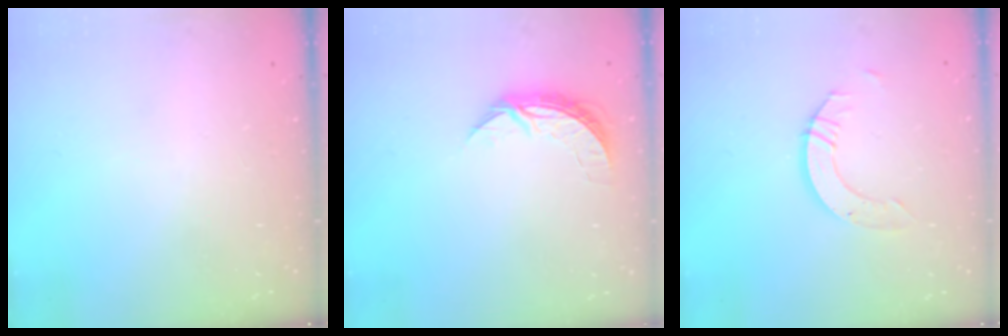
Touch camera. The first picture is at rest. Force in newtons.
{"total": 6.6, "press": 6.5, "slide": 0.4}
{"total": 6.0, "press": 6.0, "slide": 0.4}